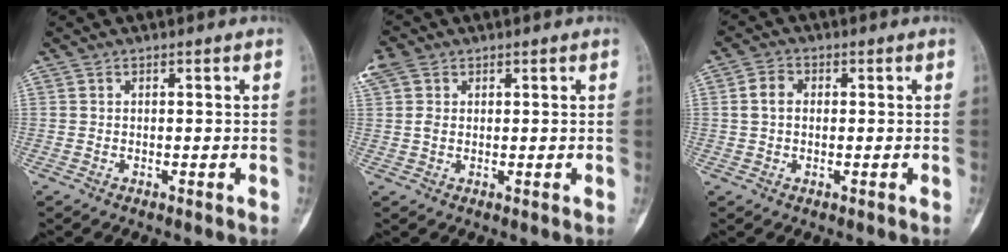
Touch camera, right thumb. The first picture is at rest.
{"total": 4.4, "force": [1.8, 3.2, 2.4], "torque": [-0.058, 0.013, 0.039]}
{"total": 3.6, "force": [0.2, 2.7, 2.4], "torque": [-0.045, 0.008, -0.003]}